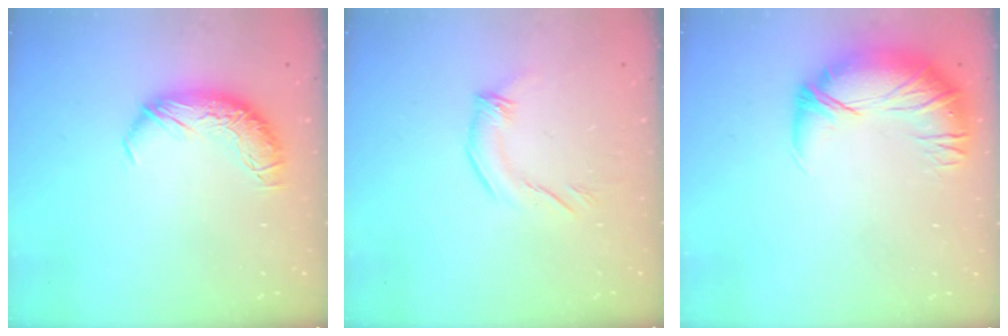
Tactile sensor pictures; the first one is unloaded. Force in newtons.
{"total": 2.3, "press": 2.3, "slide": 0.6}
{"total": 2.7, "press": 0.4, "slide": 2.7}